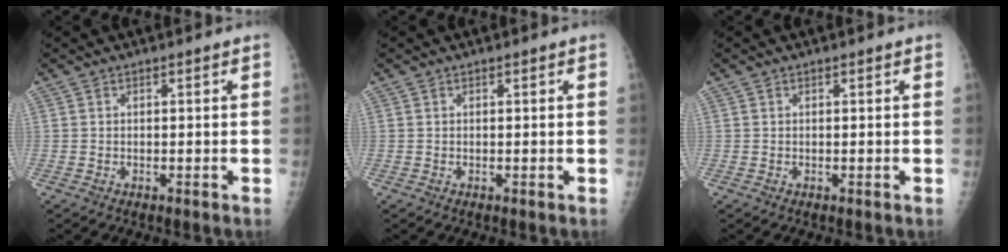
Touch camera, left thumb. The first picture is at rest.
{"total": 0.0}
{"total": 0.0}